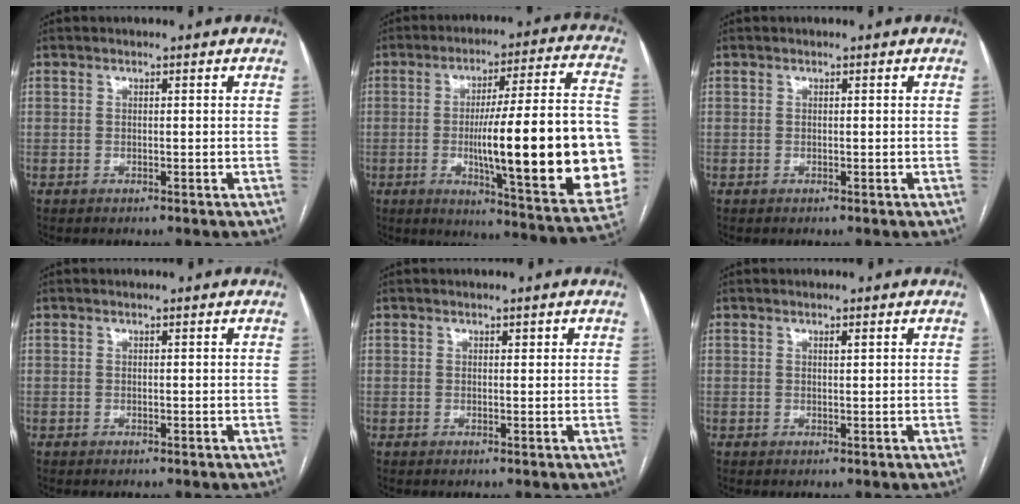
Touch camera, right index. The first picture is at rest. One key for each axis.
{"total": 27.4, "fx": -3.4, "fy": 2.9, "fz": 27.0, "tx": -0.316, "ty": 0.004, "tz": -0.046}
{"total": 0.0}
{"total": 0.0}
{"total": 0.7, "fx": 0.4, "fy": 0.4, "fz": 0.4, "tx": -0.006, "ty": 0.002, "tz": 0.003}
{"total": 0.7, "fx": 0.4, "fy": 0.2, "fz": 0.6, "tx": -0.013, "ty": -0.002, "tz": 0.007}